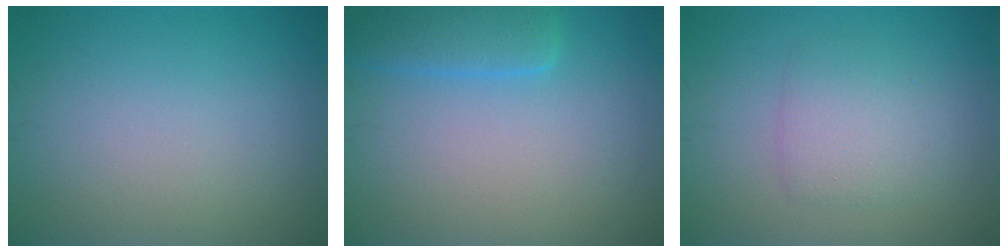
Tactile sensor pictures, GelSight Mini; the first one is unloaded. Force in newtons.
{"total": 3.1, "press": 3.1, "slide": 0.3}
{"total": 2.8, "press": 2.8, "slide": 0.0}